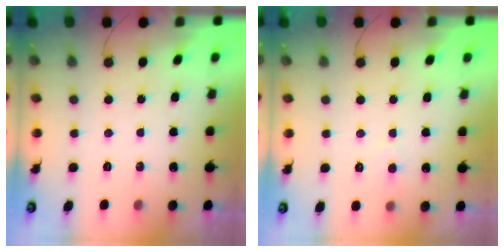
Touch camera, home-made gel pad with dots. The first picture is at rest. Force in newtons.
{"total": 3.7, "press": 3.7, "slide": 0.3}